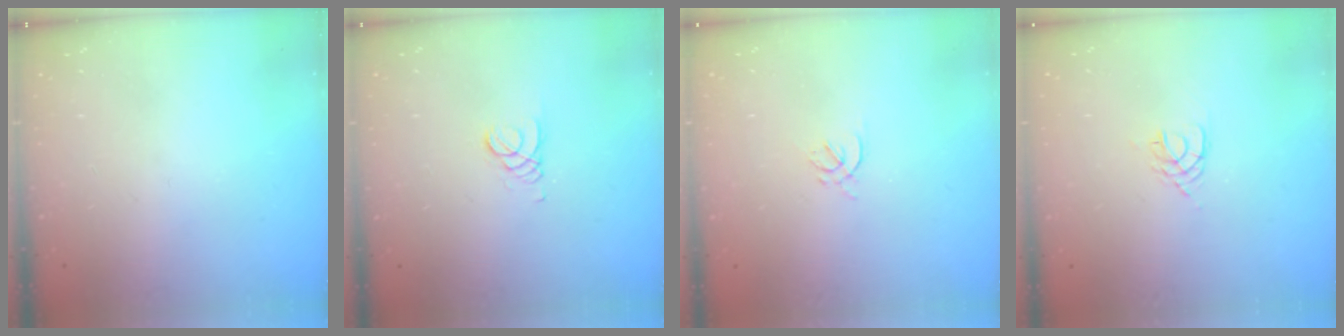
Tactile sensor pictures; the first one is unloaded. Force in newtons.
{"total": 0.7, "press": 0.7, "slide": 0.1}
{"total": 1.7, "press": 1.6, "slide": 0.6}
{"total": 2.4, "press": 2.3, "slide": 0.4}